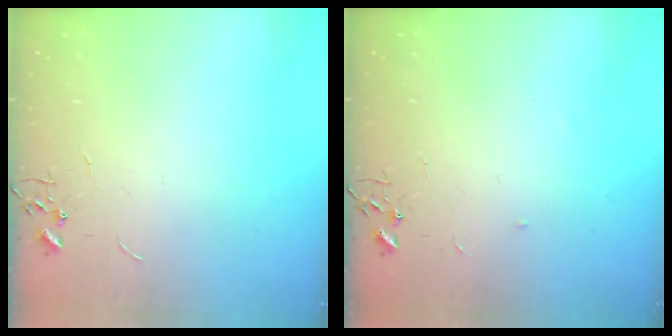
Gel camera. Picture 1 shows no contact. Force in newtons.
{"total": 3.7, "press": 3.5, "slide": 1.2}